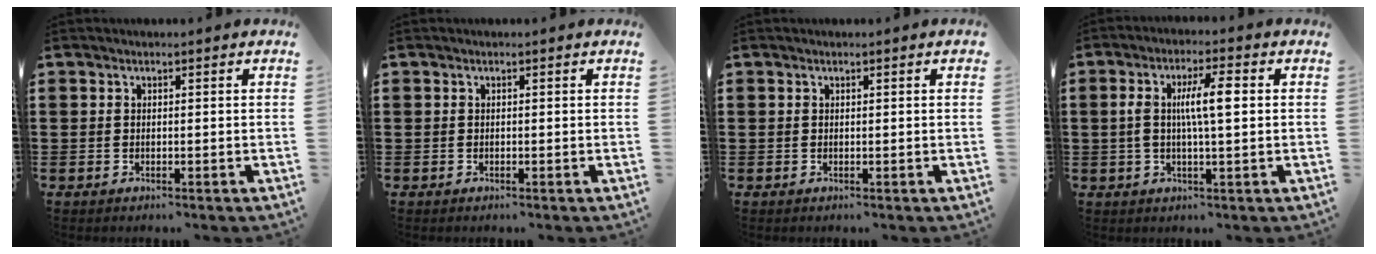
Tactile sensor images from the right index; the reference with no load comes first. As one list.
[{"total": 0.0}, {"total": 0.0}, {"total": 6.6, "force": [0.8, 1.5, 6.4], "torque": [-0.122, 0.005, 0.010]}]